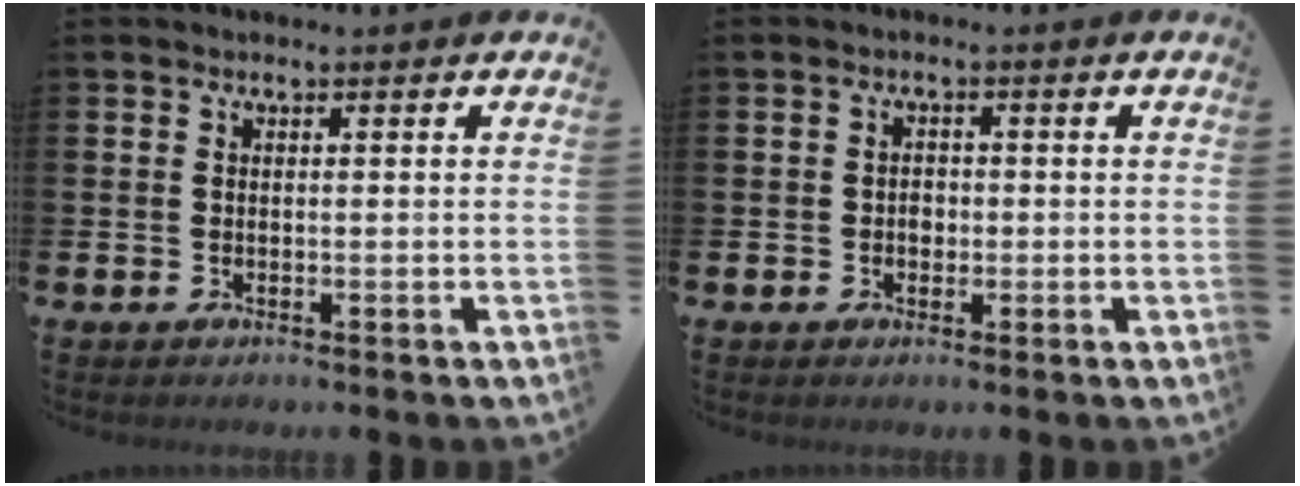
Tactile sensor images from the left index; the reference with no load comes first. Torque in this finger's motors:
{"motor_torque": [0.05, 0.03, 0.02, 0.00]}